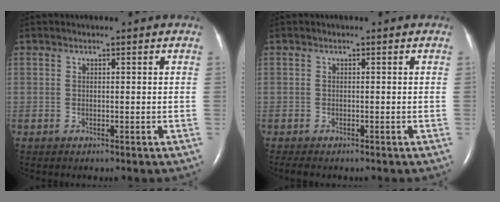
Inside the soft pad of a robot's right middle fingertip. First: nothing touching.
{"total": 1.6, "force": [-1.3, 0.4, 0.9], "torque": [-0.018, -0.006, -0.016]}